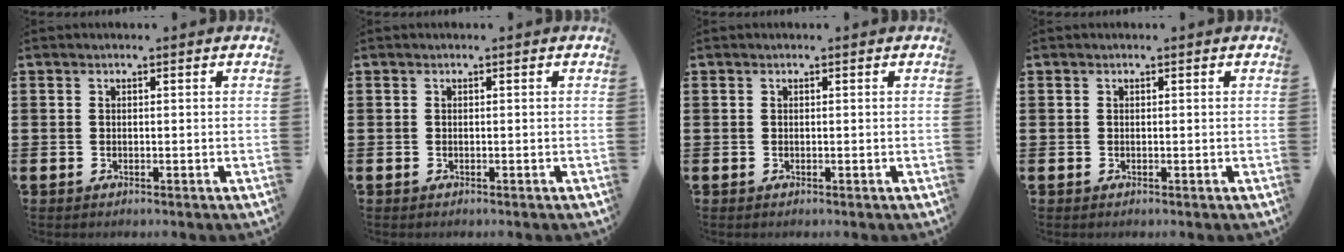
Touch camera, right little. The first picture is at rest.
{"total": 0.0}
{"total": 0.0}
{"total": 0.0}